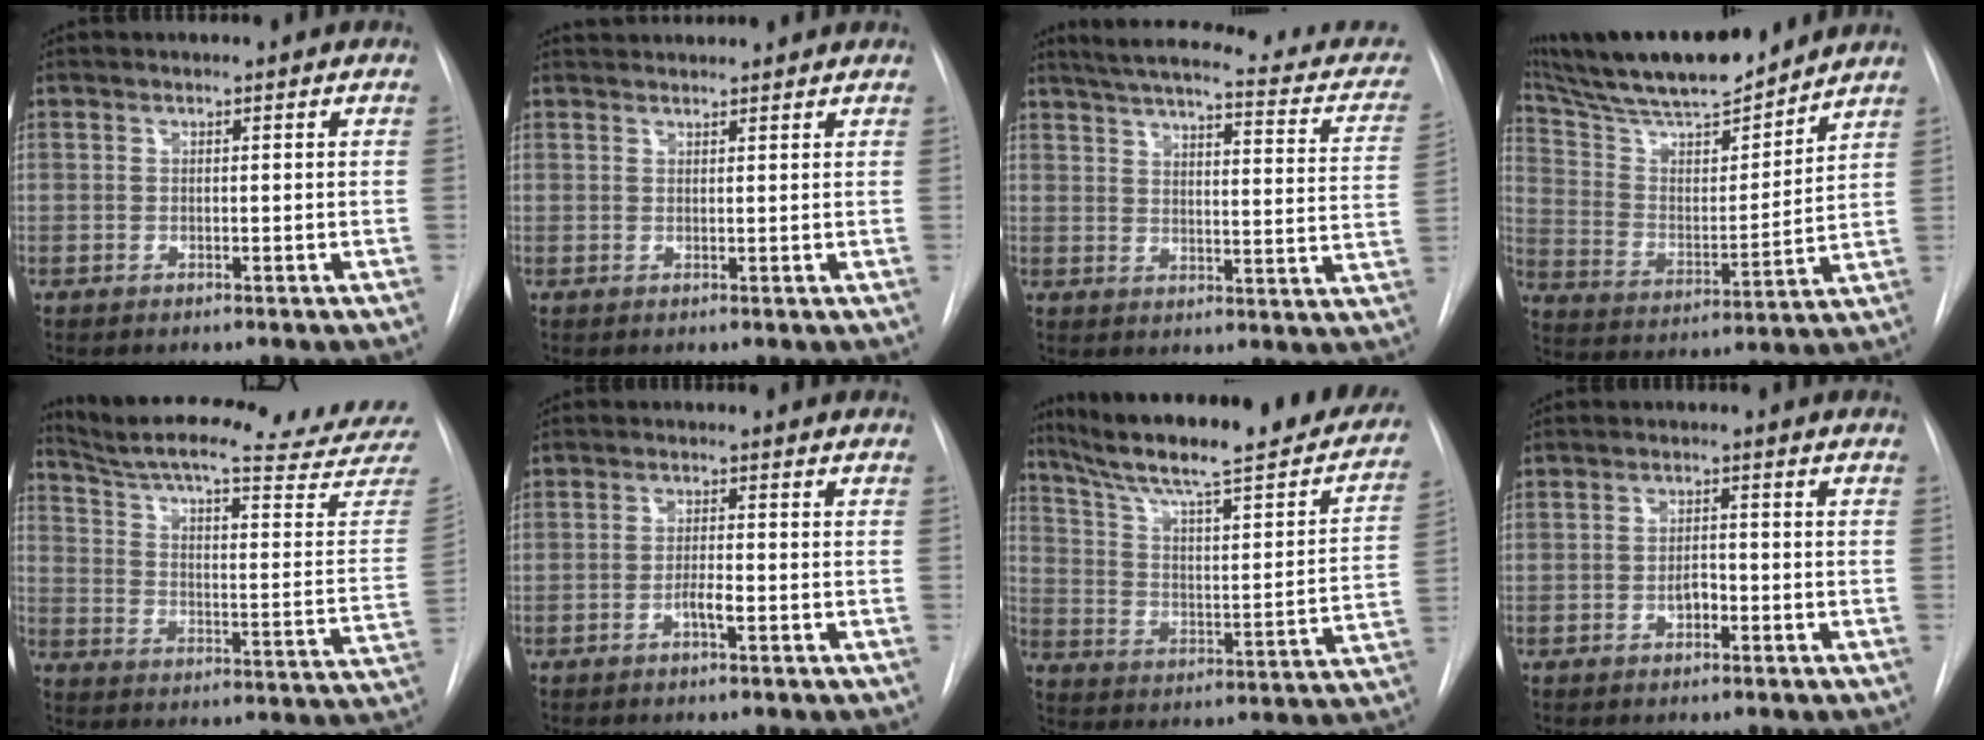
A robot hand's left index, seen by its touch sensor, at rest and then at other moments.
{"total": 5.8, "force": [5.6, 0.7, 1.3], "torque": [-0.015, 0.037, 0.072]}
{"total": 24.4, "force": [21.1, 4.5, 11.5], "torque": [-0.165, -0.026, 0.252]}
{"total": 20.4, "force": [18.1, 2.7, 9.1], "torque": [-0.163, 0.011, 0.302]}
{"total": 28.3, "force": [26.1, 2.0, 10.9], "torque": [-0.169, -0.091, 0.334]}
{"total": 2.1, "force": [-1.0, 0.2, 1.9], "torque": [-0.032, 0.001, -0.020]}
{"total": 30.2, "force": [25.0, 4.5, 16.3], "torque": [-0.249, -0.038, 0.337]}
{"total": 1.9, "force": [-0.9, 1.0, 1.4], "torque": [-0.021, 0.005, -0.015]}